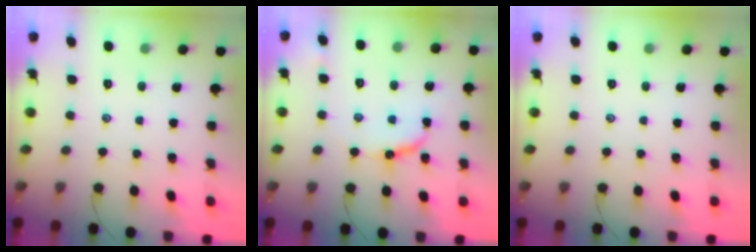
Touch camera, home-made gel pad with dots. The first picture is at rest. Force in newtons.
{"total": 10.1, "press": 10.1, "slide": 0.8}
{"total": 0.0}